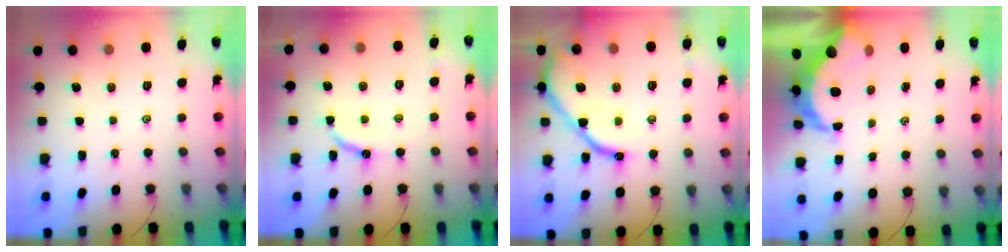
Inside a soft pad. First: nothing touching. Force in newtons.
{"total": 7.1, "press": 7.1, "slide": 0.6}
{"total": 12.3, "press": 12.2, "slide": 1.5}
{"total": 8.9, "press": 8.8, "slide": 0.9}